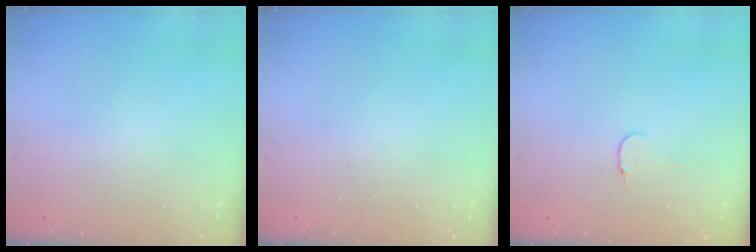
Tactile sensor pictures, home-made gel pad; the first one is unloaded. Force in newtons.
{"total": 0.5, "press": 0.5, "slide": 0.1}
{"total": 4.5, "press": 4.5, "slide": 0.4}